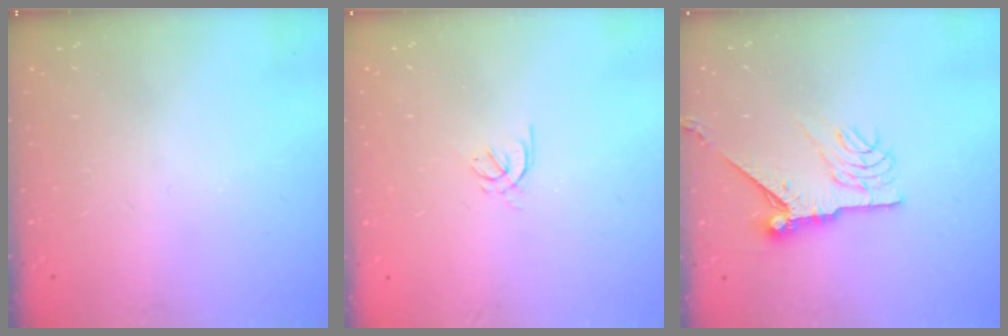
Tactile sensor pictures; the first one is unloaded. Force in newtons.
{"total": 2.2, "press": 2.1, "slide": 0.7}
{"total": 10.2, "press": 10.2, "slide": 0.5}